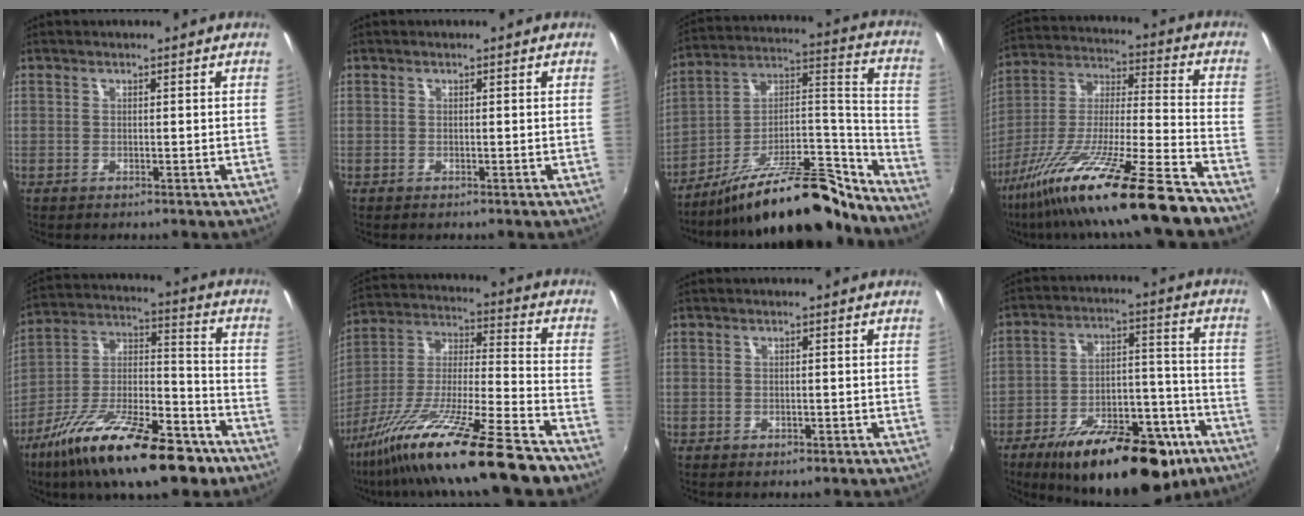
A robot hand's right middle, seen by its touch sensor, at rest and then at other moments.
{"total": 0.0}
{"total": 22.4, "force": [-18.3, 6.1, 11.4], "torque": [-0.149, 0.034, -0.282]}
{"total": 22.4, "force": [-16.4, 0.1, 15.3], "torque": [-0.273, -0.048, -0.283]}
{"total": 23.4, "force": [-14.5, 8.0, 16.5], "torque": [-0.292, -0.021, -0.237]}
{"total": 22.0, "force": [-15.8, 1.5, 15.3], "torque": [-0.277, -0.039, -0.271]}
{"total": 1.0, "force": [-0.6, 0.6, 0.5], "torque": [-0.010, -0.004, -0.009]}
{"total": 25.8, "force": [-16.8, 10.5, 16.5], "torque": [-0.262, 0.001, -0.229]}